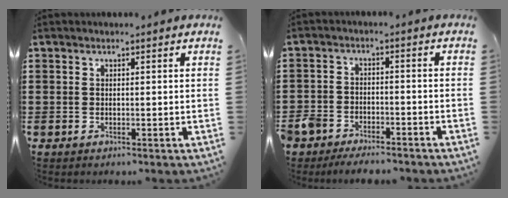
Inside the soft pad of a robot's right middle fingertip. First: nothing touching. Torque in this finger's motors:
{"motor_torque": [0.11, -0.16, 0.19, 0.07]}